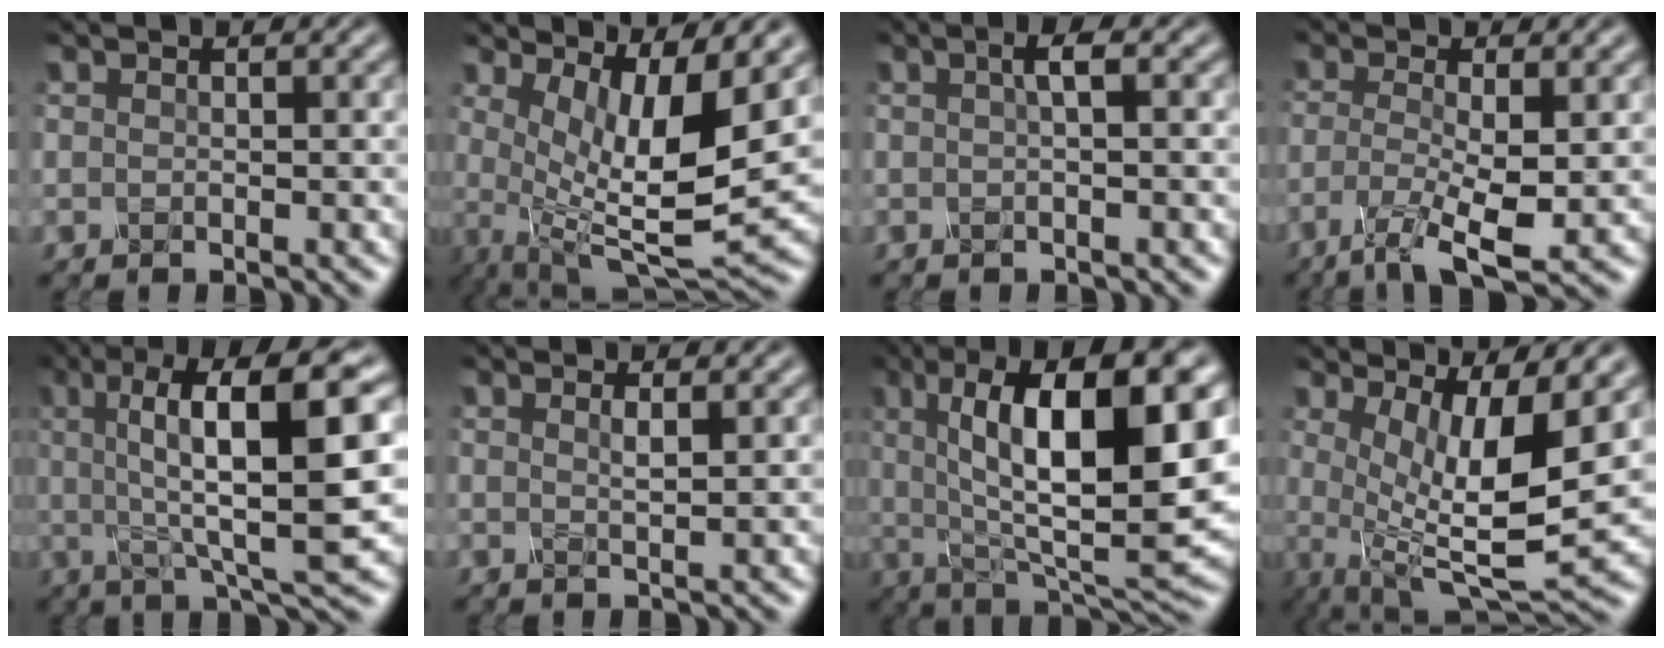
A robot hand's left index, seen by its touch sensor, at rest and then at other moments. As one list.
[{"total": 9.4, "force": [1.4, 2.8, 8.8], "torque": [-0.157, -0.017, 0.038]}, {"total": 1.5, "force": [-0.1, 0.2, 1.5], "torque": [-0.027, 0.004, 0.001]}, {"total": 5.0, "force": [-2.4, 1.1, 4.2], "torque": [-0.096, -0.009, -0.043]}, {"total": 11.9, "force": [2.1, 2.7, 11.4], "torque": [-0.167, 0.017, 0.039]}, {"total": 0.8, "force": [0.1, 0.1, 0.8], "torque": [-0.016, 0.000, 0.004]}, {"total": 13.7, "force": [2.4, 4.3, 12.8], "torque": [-0.188, 0.003, 0.040]}, {"total": 9.3, "force": [0.4, 2.8, 8.9], "torque": [-0.158, -0.022, 0.017]}]